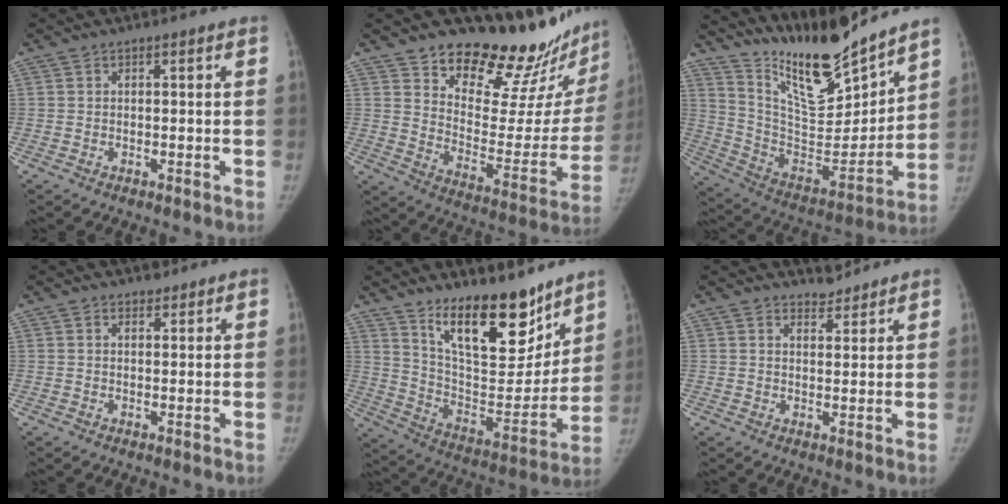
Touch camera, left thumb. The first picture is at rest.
{"total": 22.5, "force": [19.8, 7.3, 7.8], "torque": [-0.052, -0.166, 0.273]}
{"total": 19.9, "force": [17.5, 3.3, 8.8], "torque": [-0.104, -0.119, 0.312]}
{"total": 1.5, "force": [1.2, 0.9, 0.1], "torque": [0.008, -0.010, 0.014]}
{"total": 21.0, "force": [14.7, 7.9, 12.7], "torque": [-0.145, -0.104, 0.247]}
{"total": 2.9, "force": [2.7, 0.9, -0.3], "torque": [0.022, -0.026, 0.041]}